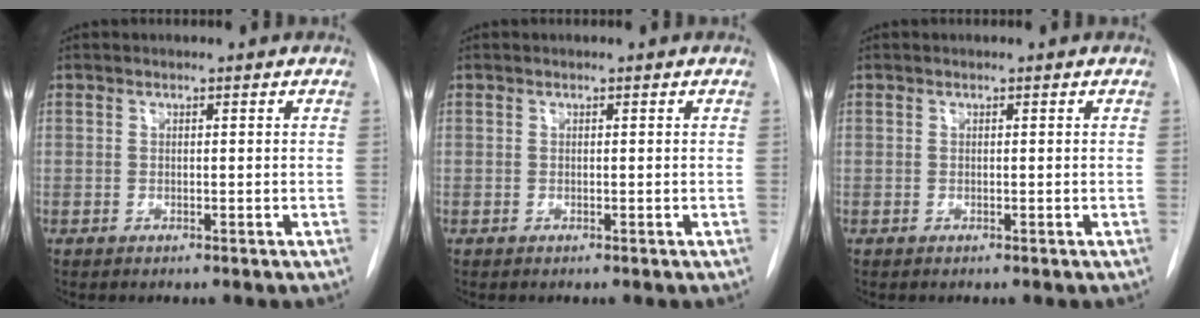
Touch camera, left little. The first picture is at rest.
{"total": 0.0}
{"total": 0.0}